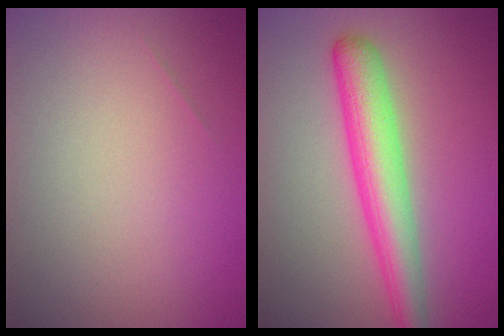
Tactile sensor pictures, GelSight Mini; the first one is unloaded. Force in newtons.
{"total": 5.0, "press": 5.0, "slide": 0.2}